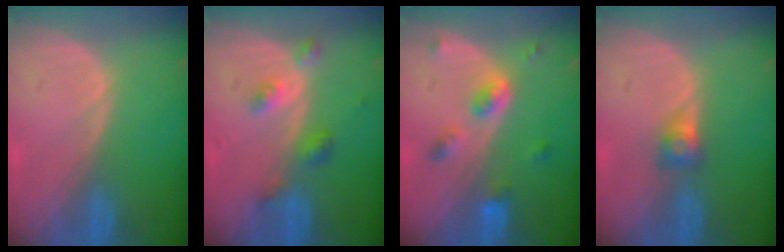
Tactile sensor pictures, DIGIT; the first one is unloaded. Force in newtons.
{"total": 4.3, "press": 3.9, "slide": 1.8}
{"total": 5.1, "press": 4.5, "slide": 2.3}
{"total": 2.6, "press": 2.3, "slide": 1.0}